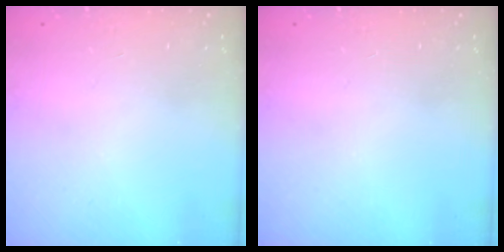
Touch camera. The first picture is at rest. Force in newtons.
{"total": 0.0}